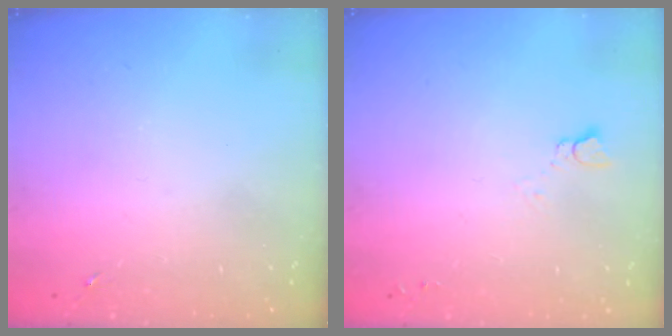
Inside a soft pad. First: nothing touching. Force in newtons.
{"total": 2.5, "press": 2.5, "slide": 0.2}